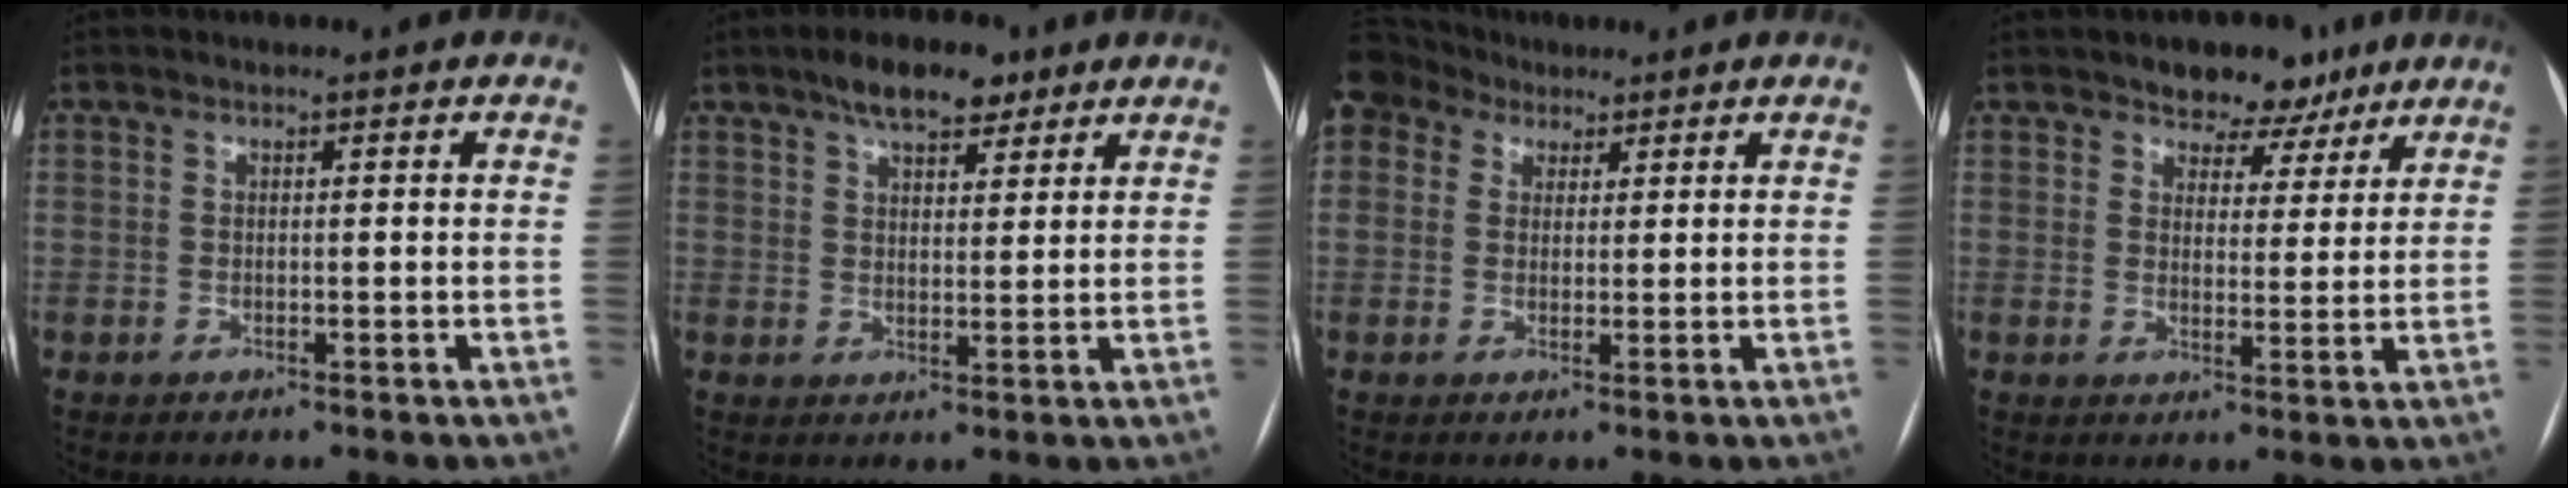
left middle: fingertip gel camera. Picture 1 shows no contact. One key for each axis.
{"total": 7.5, "fx": 5.2, "fy": 2.9, "fz": 4.5, "tx": -0.067, "ty": 0.013, "tz": 0.083}
{"total": 5.5, "fx": 4.1, "fy": 3.6, "fz": 0.8, "tx": -0.026, "ty": 0.032, "tz": 0.084}
{"total": 6.5, "fx": 4.9, "fy": 3.7, "fz": 1.9, "tx": -0.012, "ty": 0.006, "tz": 0.070}